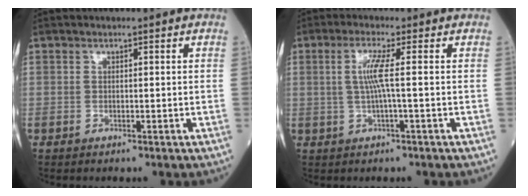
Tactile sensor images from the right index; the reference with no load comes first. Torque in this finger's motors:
{"motor_torque": [0.12, -0.08, 0.34, 0.09]}